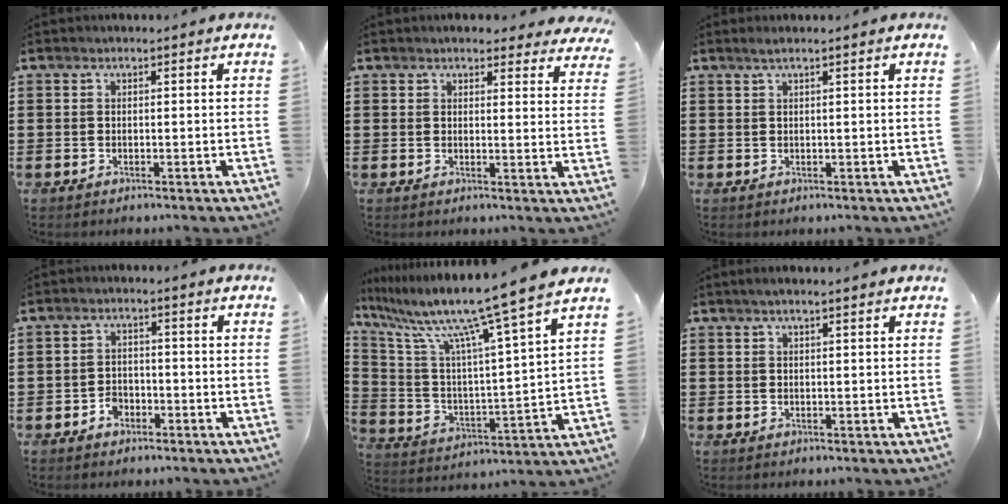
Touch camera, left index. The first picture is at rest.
{"total": 3.3, "force": [3.1, 0.6, 0.8], "torque": [-0.018, -0.010, 0.057]}
{"total": 1.1, "force": [0.6, -0.1, 0.9], "torque": [-0.015, 0.000, 0.011]}
{"total": 2.4, "force": [-1.6, 1.6, 0.8], "torque": [-0.020, 0.003, -0.035]}
{"total": 11.6, "force": [9.5, -1.1, 6.6], "torque": [-0.167, -0.071, 0.148]}
{"total": 1.3, "force": [0.9, 0.1, 0.9], "torque": [-0.018, 0.002, 0.015]}